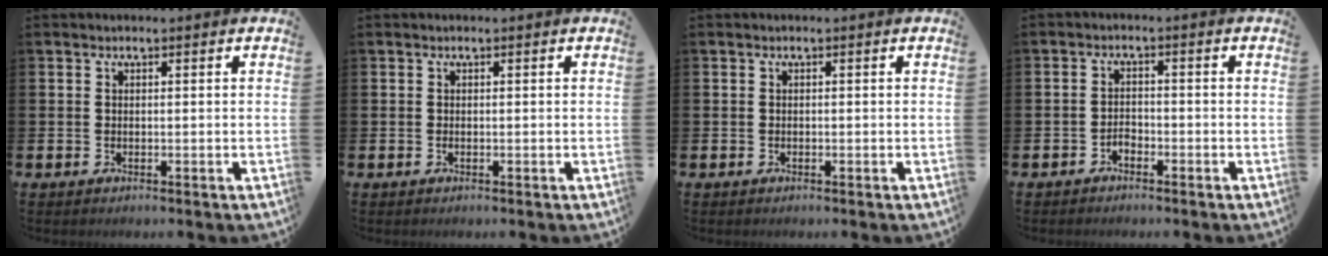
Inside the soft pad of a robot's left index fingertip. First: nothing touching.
{"total": 0.0}
{"total": 0.0}
{"total": 1.6, "force": [-1.3, 0.8, 0.4], "torque": [-0.013, 0.004, -0.027]}